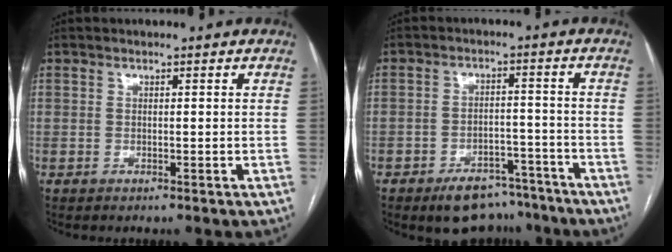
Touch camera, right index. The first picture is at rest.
{"total": 8.8, "force": [-7.1, 4.2, 3.1], "torque": [-0.031, 0.012, -0.106]}